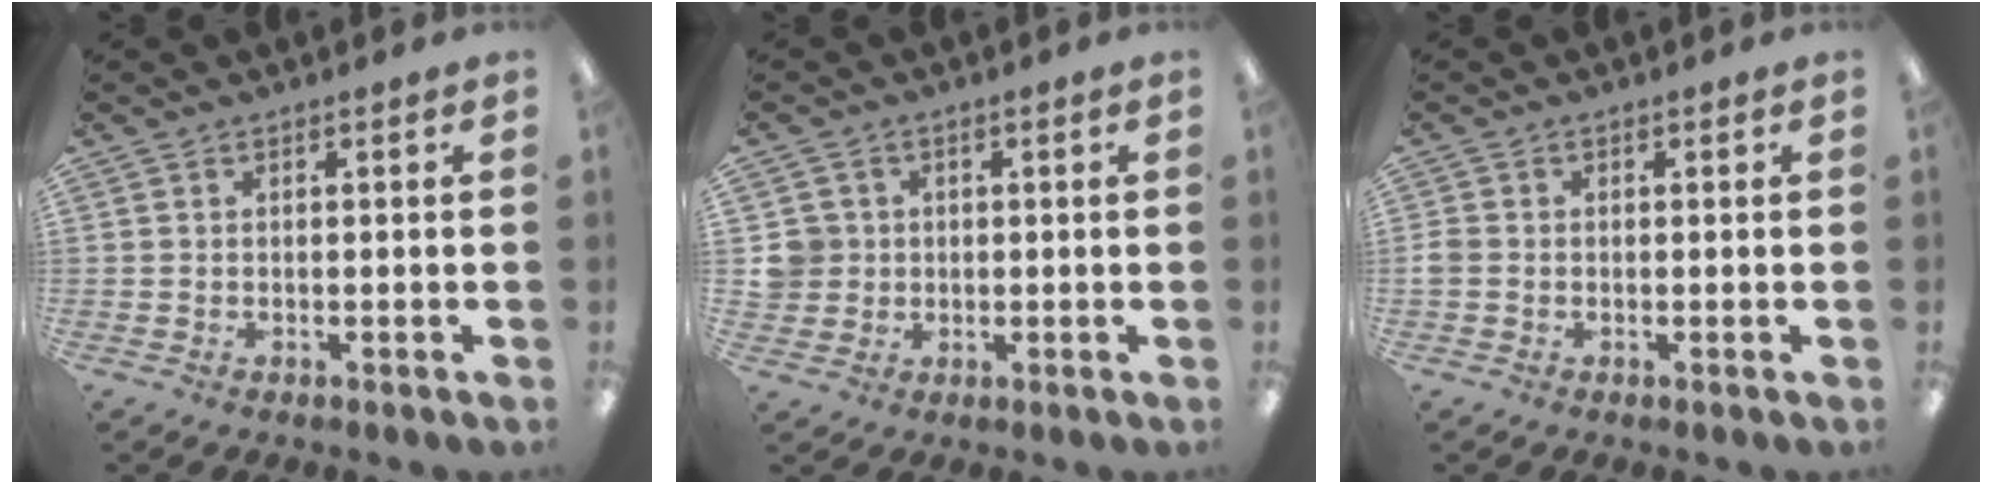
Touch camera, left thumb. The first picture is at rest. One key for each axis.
{"total": 5.0, "fx": 0.6, "fy": 4.9, "fz": 0.8, "tx": -0.020, "ty": 0.010, "tz": 0.013}
{"total": 1.6, "fx": -0.3, "fy": 1.4, "fz": 0.7, "tx": -0.011, "ty": 0.005, "tz": -0.006}